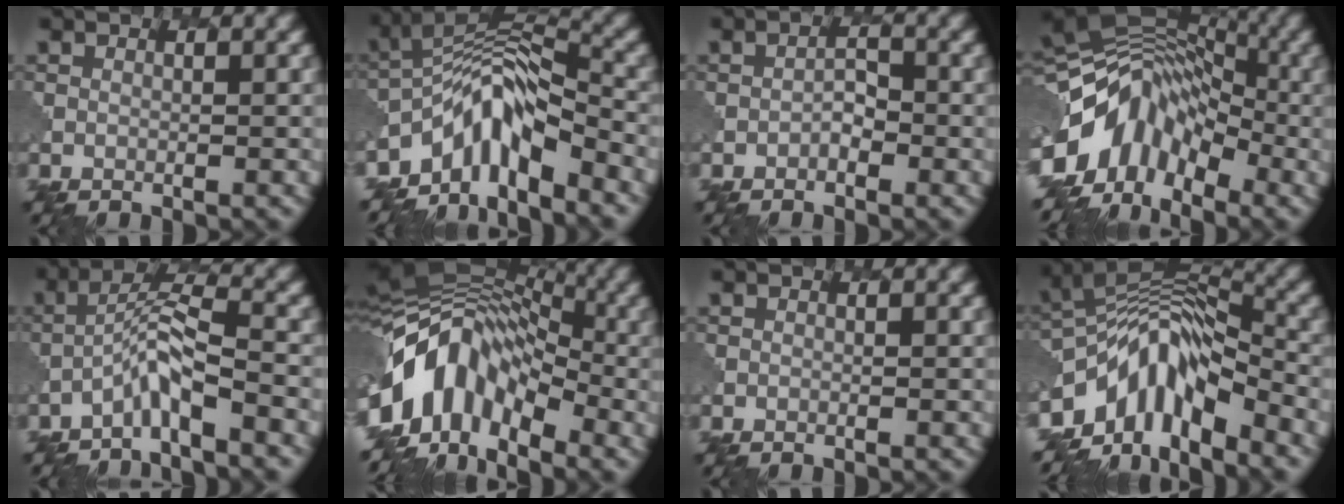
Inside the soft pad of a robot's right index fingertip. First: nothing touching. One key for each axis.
{"total": 7.6, "fx": -4.9, "fy": 2.8, "fz": 5.1, "tx": -0.068, "ty": 0.005, "tz": -0.097}
{"total": 1.1, "fx": -0.5, "fy": 0.6, "fz": 0.7, "tx": -0.012, "ty": 0.004, "tz": -0.008}
{"total": 12.1, "fx": -4.0, "fy": 8.2, "fz": 7.9, "tx": -0.134, "ty": 0.003, "tz": -0.083}
{"total": 3.8, "fx": -2.6, "fy": 0.5, "fz": 2.8, "tx": -0.052, "ty": 0.011, "tz": -0.056}
{"total": 11.0, "fx": -3.9, "fy": 6.9, "fz": 7.6, "tx": -0.126, "ty": 0.015, "tz": -0.078}
{"total": 0.0}
{"total": 9.3, "fx": -5.1, "fy": 4.3, "fz": 6.5, "tx": -0.096, "ty": 0.006, "tz": -0.105}